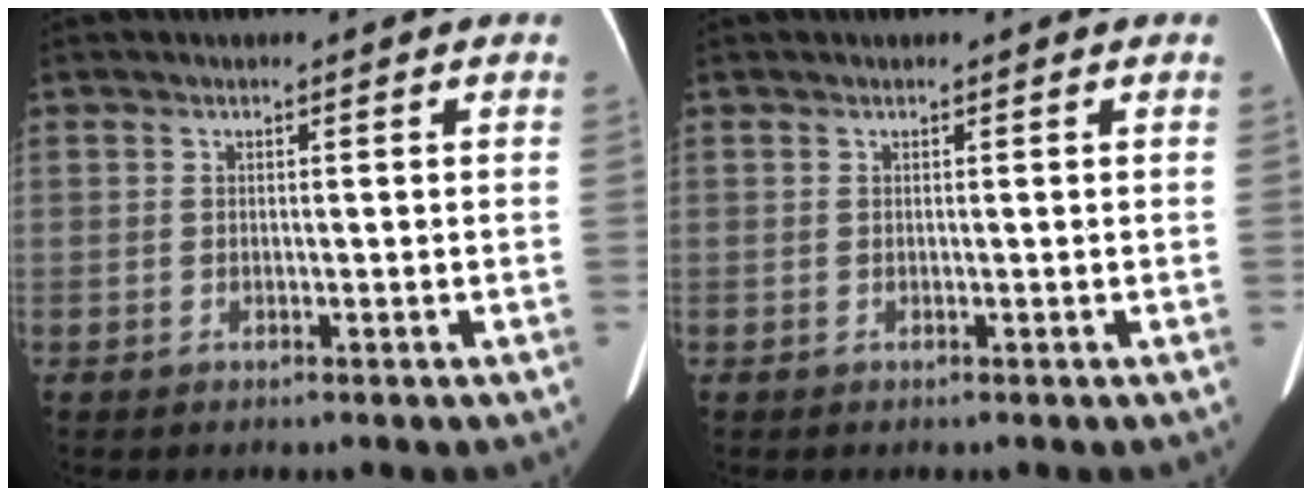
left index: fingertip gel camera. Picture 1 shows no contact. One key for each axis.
{"total": 0.0}